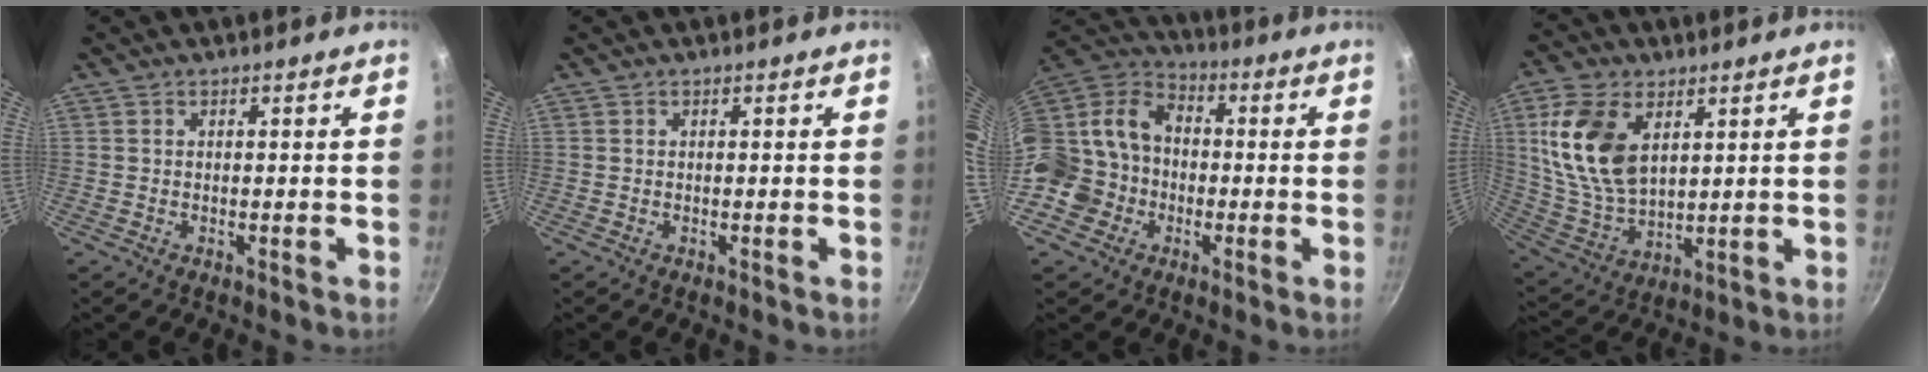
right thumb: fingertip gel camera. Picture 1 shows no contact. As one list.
[{"total": 0.0}, {"total": 17.2, "force": [-3.7, 14.9, 7.8], "torque": [-0.135, 0.049, -0.079]}, {"total": 15.9, "force": [5.1, 9.4, 11.7], "torque": [-0.216, -0.019, 0.114]}]